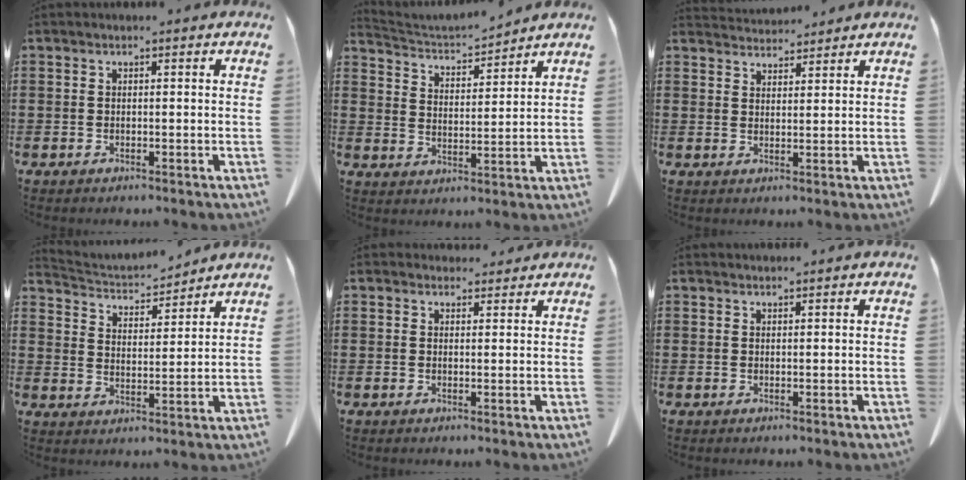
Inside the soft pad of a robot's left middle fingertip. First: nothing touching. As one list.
[{"total": 3.7, "force": [3.7, 0.7, 0.3], "torque": [-0.025, -0.026, 0.060]}, {"total": 3.4, "force": [3.3, 0.5, 0.2], "torque": [-0.012, -0.010, 0.063]}, {"total": 4.2, "force": [4.1, 0.9, 0.3], "torque": [-0.027, -0.026, 0.069]}, {"total": 2.1, "force": [2.0, 0.8, 0.2], "torque": [0.000, -0.001, 0.036]}, {"total": 0.7, "force": [0.7, 0.0, 0.0], "torque": [-0.002, -0.001, 0.014]}]